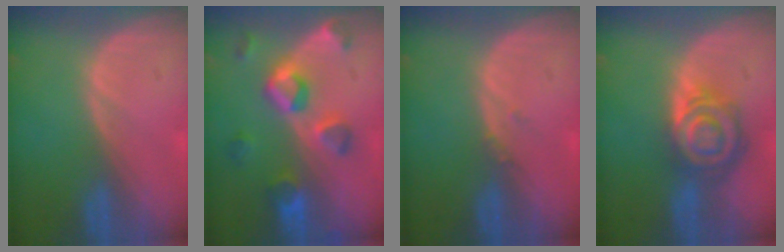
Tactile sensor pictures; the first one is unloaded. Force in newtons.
{"total": 7.3, "press": 7.1, "slide": 1.7}
{"total": 0.7, "press": 0.7, "slide": 0.3}
{"total": 8.1, "press": 7.0, "slide": 3.9}